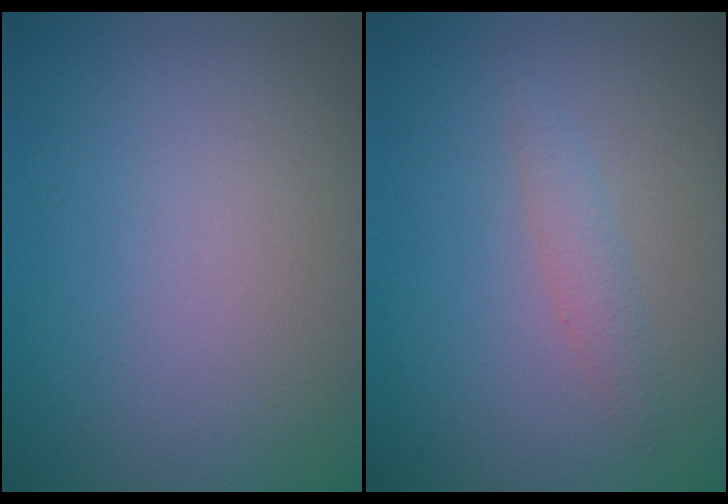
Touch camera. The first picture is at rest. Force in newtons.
{"total": 1.3, "press": 1.3, "slide": 0.0}